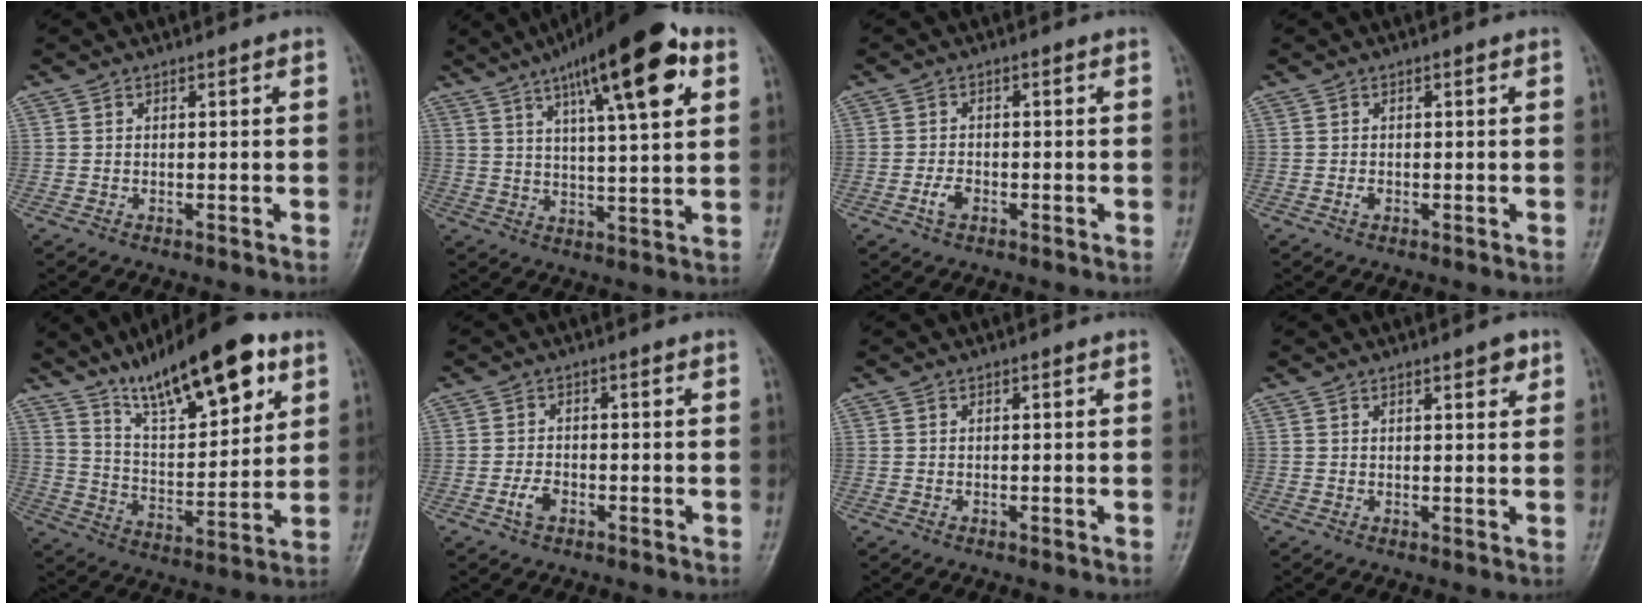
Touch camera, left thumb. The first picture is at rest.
{"total": 18.9, "force": [9.2, 4.7, 15.9], "torque": [-0.224, -0.013, 0.139]}
{"total": 2.5, "force": [-1.2, 1.5, 1.6], "torque": [-0.033, 0.007, -0.023]}
{"total": 0.8, "force": [-0.3, 0.5, 0.6], "torque": [-0.011, 0.001, -0.005]}
{"total": 19.8, "force": [12.2, 6.4, 14.2], "torque": [-0.193, -0.046, 0.210]}
{"total": 2.9, "force": [-1.4, 1.7, 1.9], "torque": [-0.037, 0.009, -0.026]}
{"total": 0.0}
{"total": 2.8, "force": [1.8, 1.0, 1.9], "torque": [-0.016, -0.009, 0.023]}